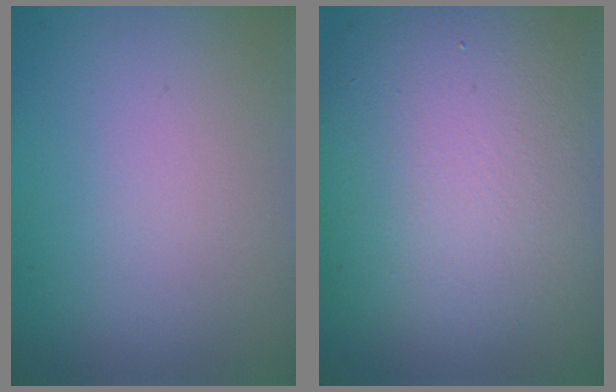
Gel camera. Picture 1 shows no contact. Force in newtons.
{"total": 11.4, "press": 11.4, "slide": 1.0}